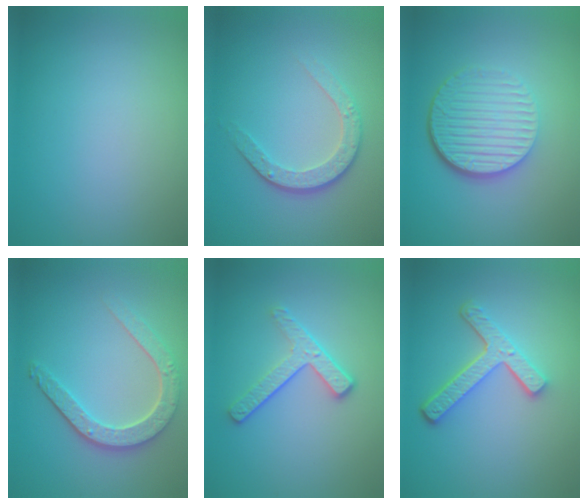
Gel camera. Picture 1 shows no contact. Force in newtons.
{"total": 3.4, "press": 2.5, "slide": 2.3}
{"total": 6.2, "press": 4.2, "slide": 4.5}
{"total": 4.5, "press": 3.6, "slide": 2.7}
{"total": 3.0, "press": 2.5, "slide": 1.8}
{"total": 4.2, "press": 3.3, "slide": 2.7}